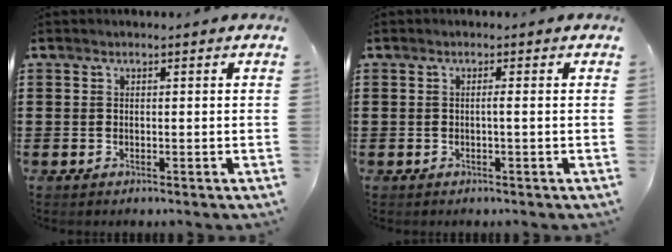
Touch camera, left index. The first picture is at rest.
{"total": 1.1, "force": [-0.1, -0.2, 1.0], "torque": [-0.018, -0.002, -0.004]}